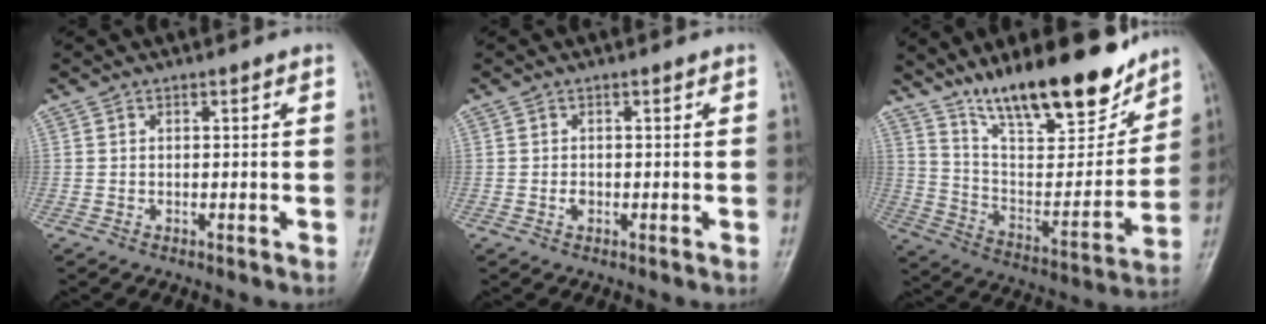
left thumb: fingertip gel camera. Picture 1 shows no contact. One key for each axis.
{"total": 0.9, "fx": -0.2, "fy": 0.7, "fz": 0.6, "tx": -0.007, "ty": 0.001, "tz": -0.004}
{"total": 22.0, "fx": 16.4, "fy": 6.6, "fz": 13.1, "tx": -0.166, "ty": -0.088, "tz": 0.279}